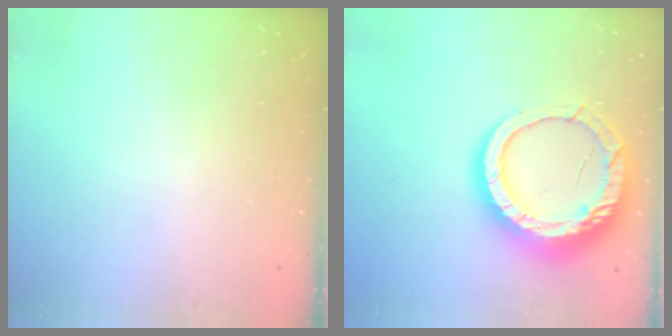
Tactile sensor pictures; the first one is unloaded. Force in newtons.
{"total": 16.4, "press": 16.3, "slide": 1.7}